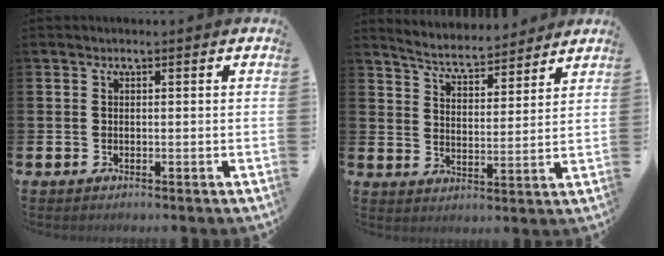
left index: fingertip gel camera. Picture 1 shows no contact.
{"total": 5.4, "force": [5.3, 0.7, 0.8], "torque": [-0.043, -0.036, 0.092]}